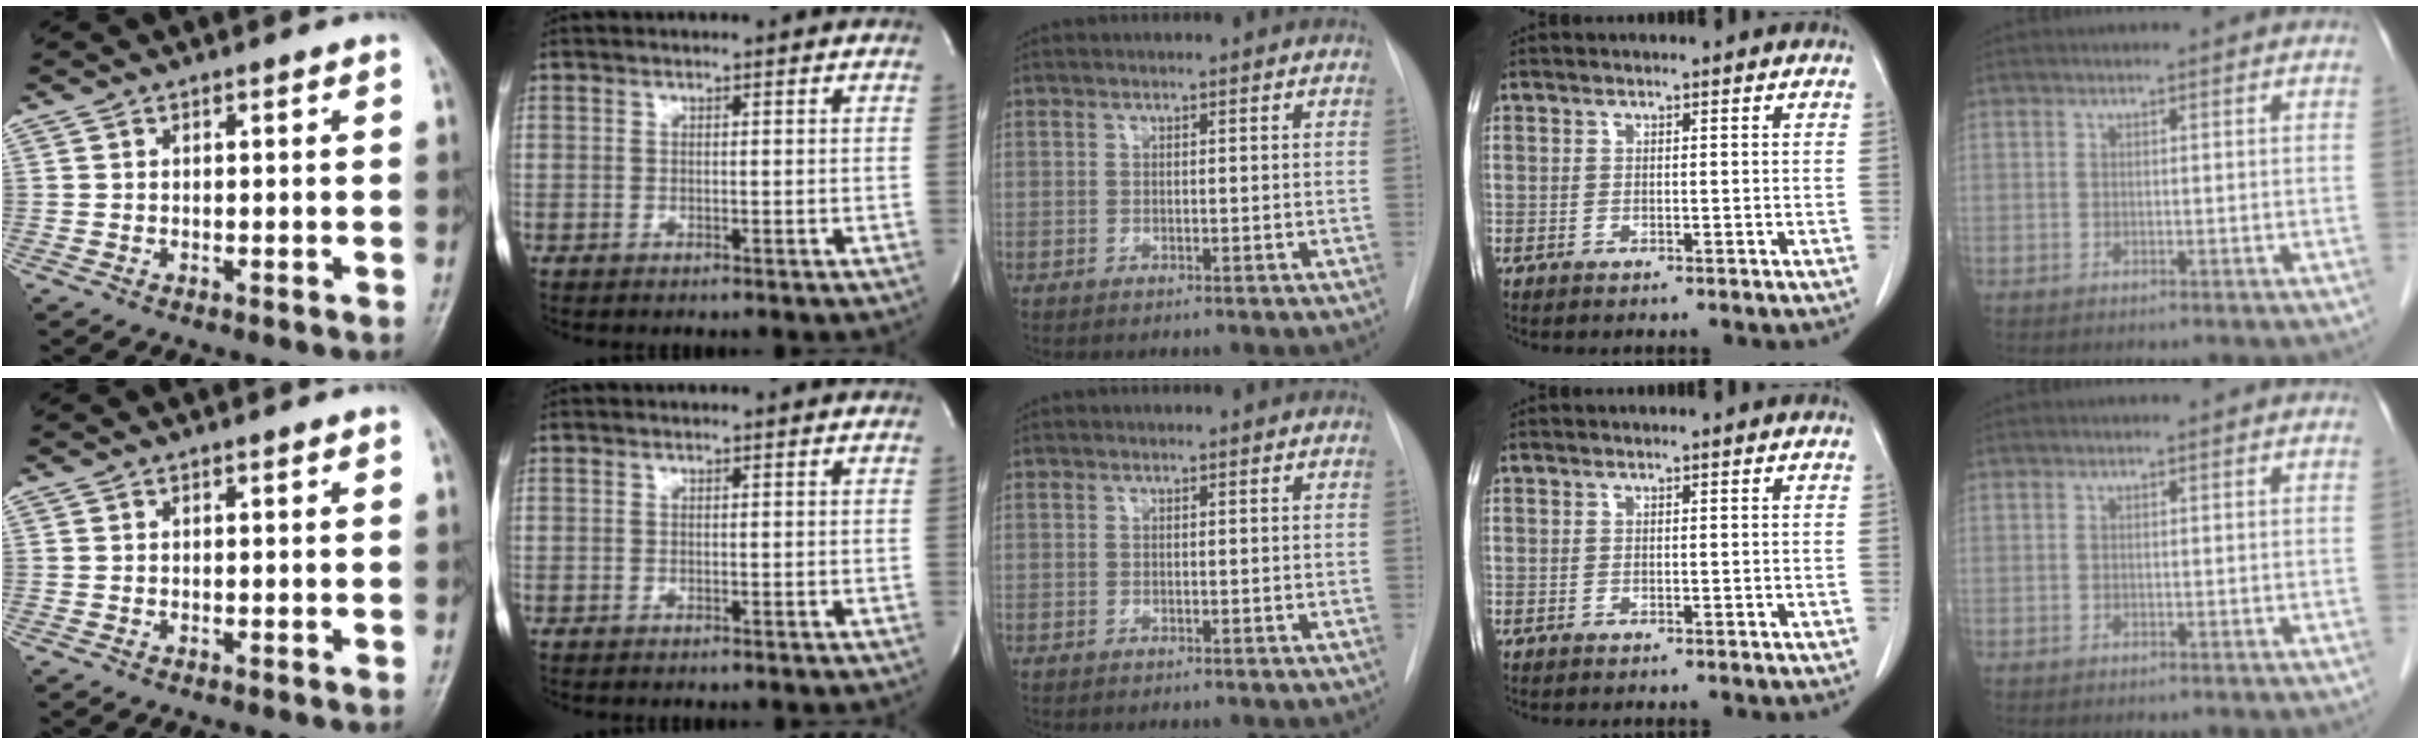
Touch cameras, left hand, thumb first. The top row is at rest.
{}